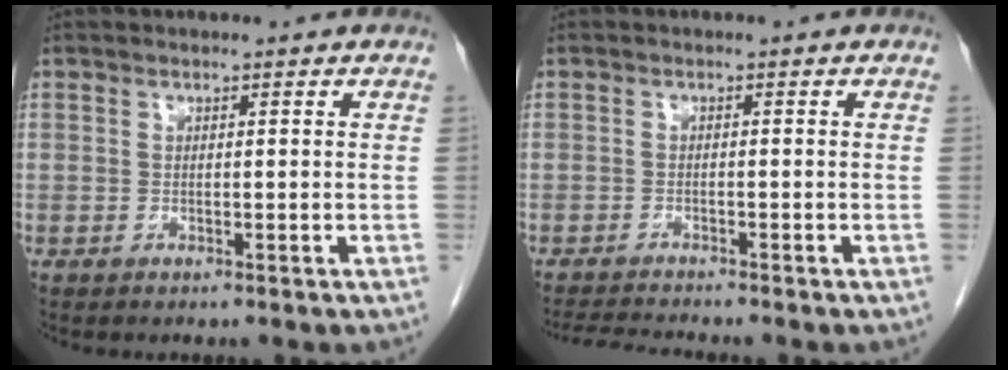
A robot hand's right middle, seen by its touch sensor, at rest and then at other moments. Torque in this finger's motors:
{"motor_torque": [0.36, -0.33, -0.03, -0.01]}